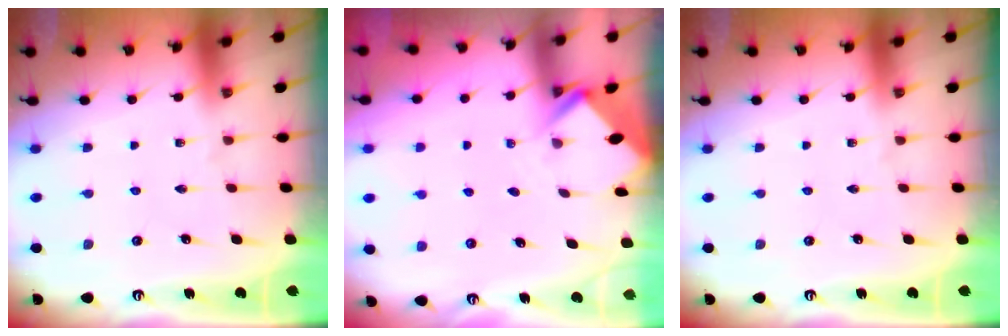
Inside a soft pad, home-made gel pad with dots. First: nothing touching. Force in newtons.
{"total": 2.5, "press": 2.5, "slide": 0.2}
{"total": 0.0}